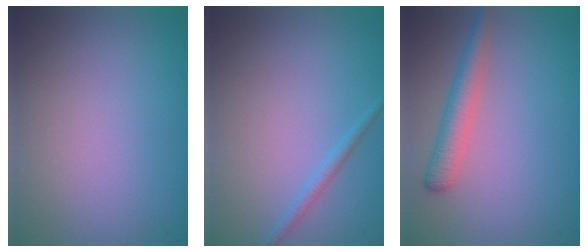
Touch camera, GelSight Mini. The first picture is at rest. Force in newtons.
{"total": 1.0, "press": 1.0, "slide": 0.1}
{"total": 2.8, "press": 2.8, "slide": 0.2}